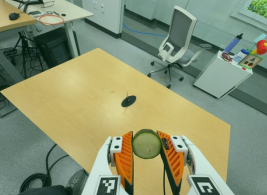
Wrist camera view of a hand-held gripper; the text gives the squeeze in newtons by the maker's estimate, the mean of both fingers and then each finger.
{"total": 7.8, "left": 7.1, "right": 8.5}